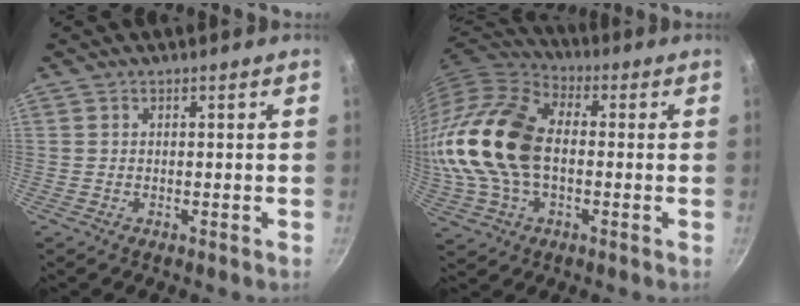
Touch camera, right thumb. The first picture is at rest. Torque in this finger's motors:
{"motor_torque": [1.22, 3.79, 2.33, -0.44, 0.33]}